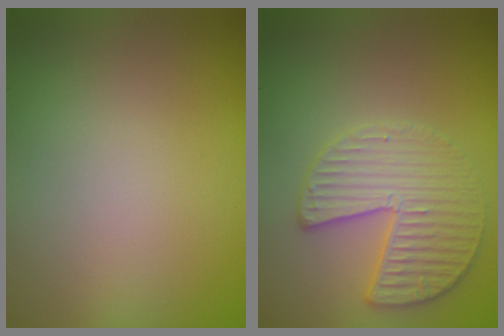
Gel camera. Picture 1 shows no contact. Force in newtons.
{"total": 3.6, "press": 3.6, "slide": 0.1}